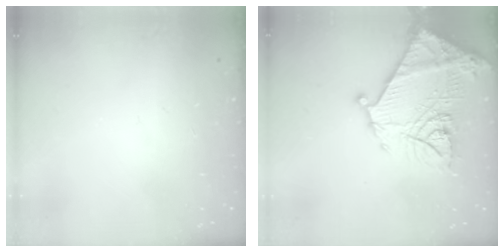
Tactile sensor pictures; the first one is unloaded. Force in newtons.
{"total": 22.6, "press": 22.5, "slide": 2.0}